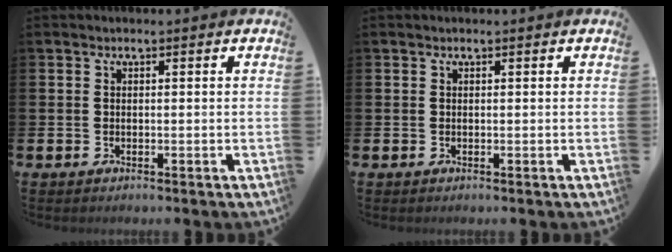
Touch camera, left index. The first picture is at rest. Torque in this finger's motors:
{"motor_torque": [-0.38, 0.47, -0.24, -0.03]}